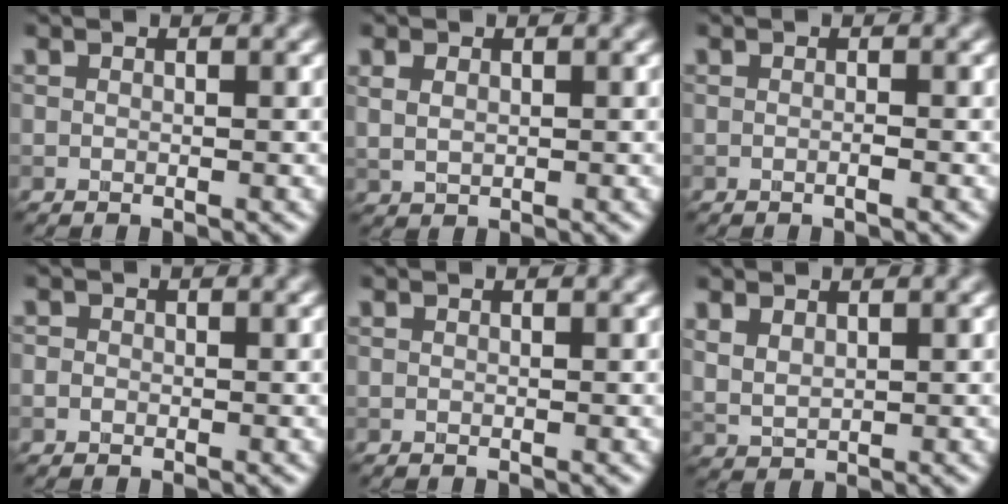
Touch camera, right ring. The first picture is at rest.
{"total": 1.6, "force": [0.5, 1.1, 1.1], "torque": [-0.025, -0.001, 0.015]}
{"total": 0.6, "force": [-0.3, 0.0, 0.6], "torque": [-0.009, -0.001, -0.007]}
{"total": 0.8, "force": [-0.2, 0.7, 0.2], "torque": [-0.001, -0.004, -0.007]}
{"total": 0.0}
{"total": 2.0, "force": [1.1, 1.1, 1.1], "torque": [-0.030, -0.002, 0.028]}